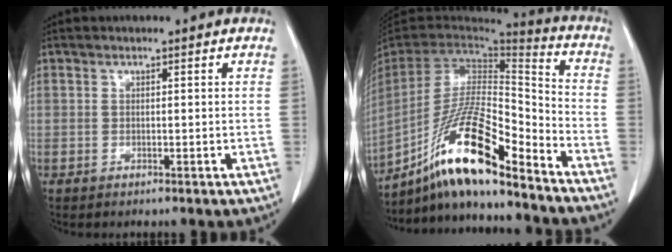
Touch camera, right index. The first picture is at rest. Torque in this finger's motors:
{"motor_torque": [1.10, -1.04, 0.66, 0.21]}